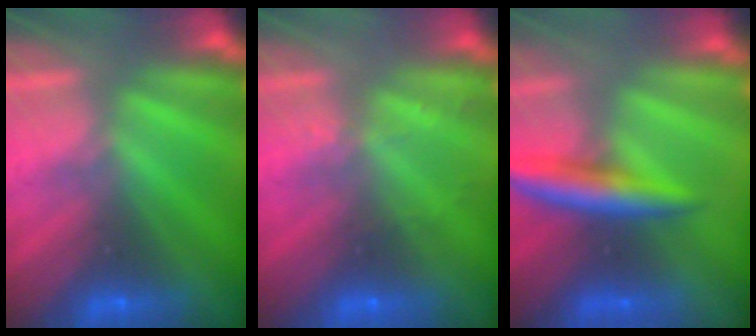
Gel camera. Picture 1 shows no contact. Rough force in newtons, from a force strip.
{"total": 1.9}
{"total": 9.0}